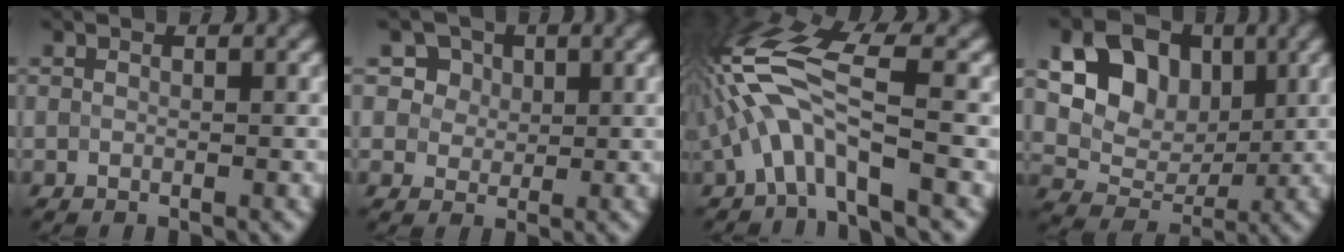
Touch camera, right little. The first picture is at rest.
{"total": 5.0, "force": [2.7, 3.8, 1.9], "torque": [-0.036, 0.005, 0.040]}
{"total": 6.9, "force": [-2.2, 2.0, 6.3], "torque": [-0.137, 0.021, -0.048]}
{"total": 9.2, "force": [2.8, 6.9, 5.4], "torque": [-0.106, 0.018, 0.035]}